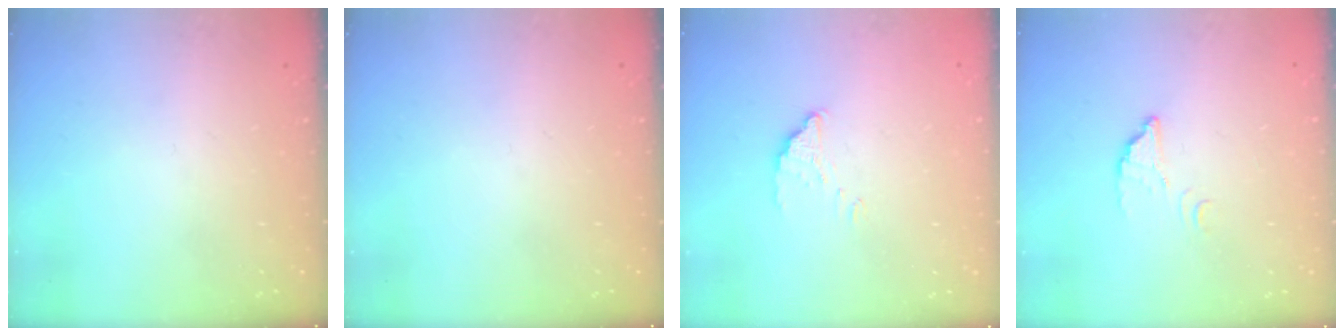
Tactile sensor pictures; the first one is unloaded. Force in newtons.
{"total": 0.0}
{"total": 2.0, "press": 2.0, "slide": 0.1}
{"total": 3.1, "press": 3.1, "slide": 0.2}